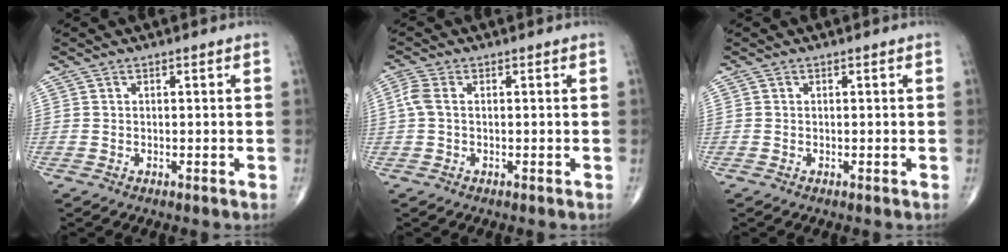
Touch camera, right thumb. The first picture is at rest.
{"total": 2.8, "force": [0.2, 1.5, 2.4], "torque": [-0.072, 0.007, 0.000]}
{"total": 0.0}